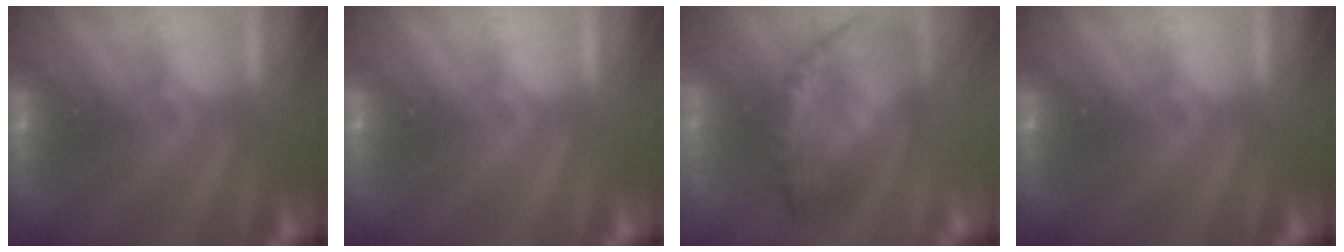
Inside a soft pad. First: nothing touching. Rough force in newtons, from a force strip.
{"total": 0.0}
{"total": 5.9}
{"total": 0.0}